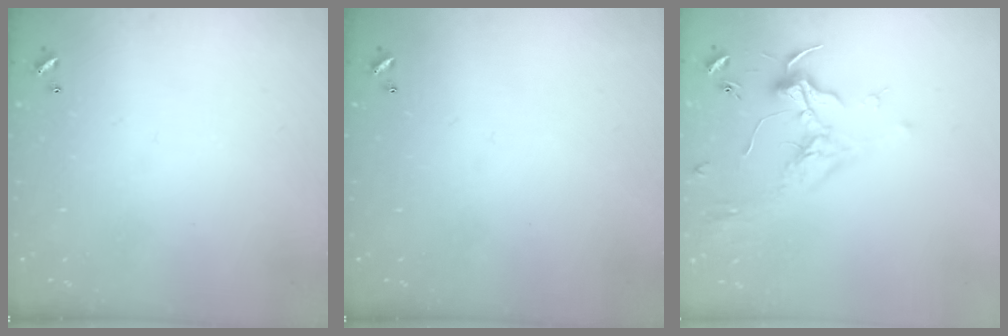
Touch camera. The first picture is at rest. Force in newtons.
{"total": 0.0}
{"total": 1.8, "press": 1.7, "slide": 0.6}